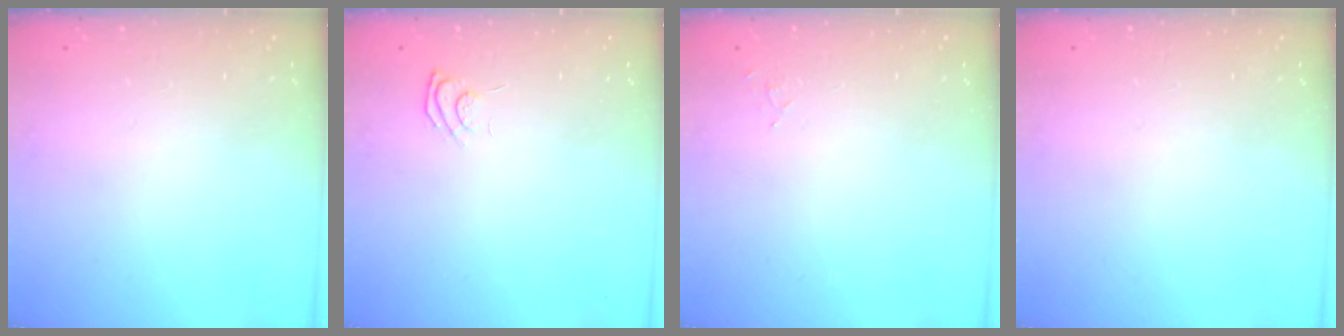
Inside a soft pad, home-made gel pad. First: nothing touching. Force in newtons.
{"total": 6.1, "press": 5.9, "slide": 1.4}
{"total": 5.2, "press": 5.2, "slide": 0.4}
{"total": 0.0}